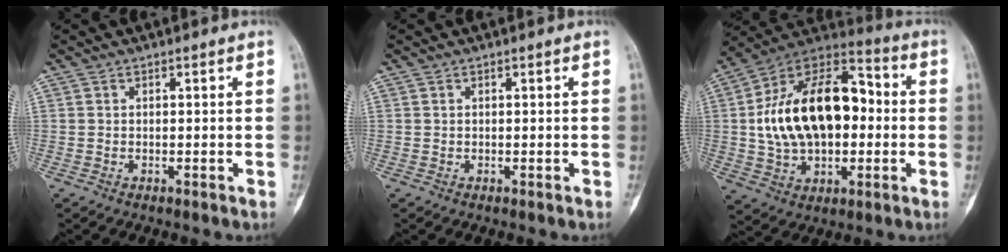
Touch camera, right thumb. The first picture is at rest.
{"total": 0.0}
{"total": 23.8, "force": [0.9, 14.3, 18.9], "torque": [-0.300, 0.032, 0.015]}